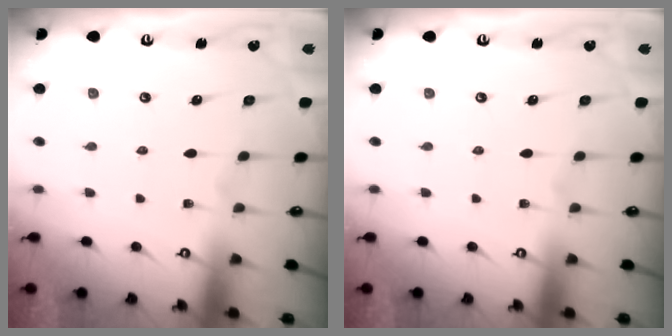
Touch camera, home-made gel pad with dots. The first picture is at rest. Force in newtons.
{"total": 0.0}